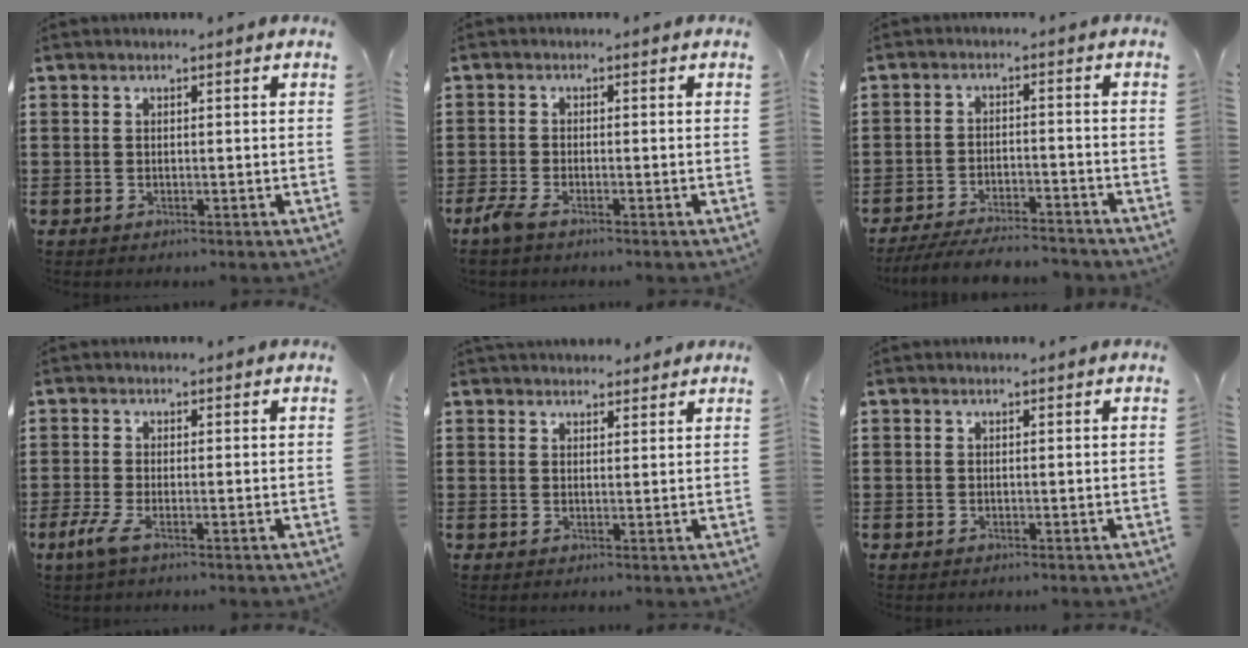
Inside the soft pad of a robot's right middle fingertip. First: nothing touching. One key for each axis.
{"total": 2.5, "fx": -1.6, "fy": 0.6, "fz": 1.7, "tx": -0.052, "ty": -0.006, "tz": -0.037}
{"total": 5.2, "fx": -5.0, "fy": 0.4, "fz": 1.5, "tx": -0.029, "ty": -0.003, "tz": -0.099}
{"total": 2.6, "fx": -0.9, "fy": 0.4, "fz": 2.4, "tx": -0.058, "ty": -0.008, "tz": -0.019}
{"total": 2.3, "fx": 2.3, "fy": 0.5, "fz": -0.1, "tx": 0.004, "ty": -0.002, "tz": 0.043}
{"total": 0.0}